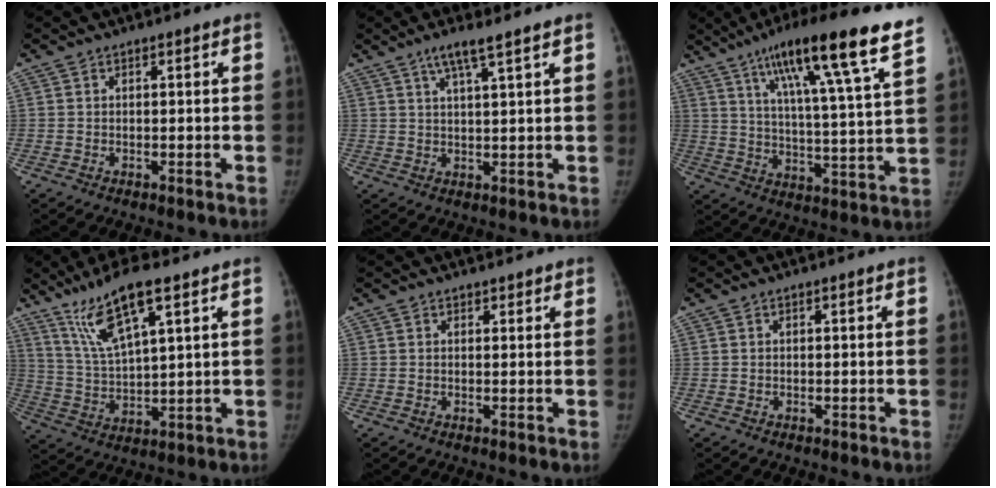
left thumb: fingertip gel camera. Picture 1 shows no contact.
{"total": 5.0, "force": [3.3, 0.0, 3.7], "torque": [-0.073, -0.014, 0.065]}
{"total": 20.5, "force": [13.1, 1.3, 15.7], "torque": [-0.229, -0.038, 0.197]}
{"total": 12.2, "force": [7.4, 2.4, 9.4], "torque": [-0.182, -0.028, 0.150]}
{"total": 2.3, "force": [2.0, 0.9, 0.8], "torque": [0.010, -0.002, 0.022]}
{"total": 0.0}